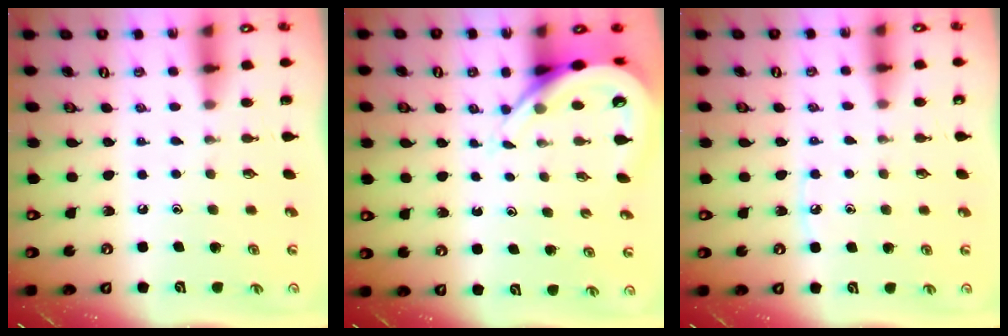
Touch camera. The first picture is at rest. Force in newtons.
{"total": 6.3, "press": 6.3, "slide": 0.6}
{"total": 3.4, "press": 3.4, "slide": 0.5}